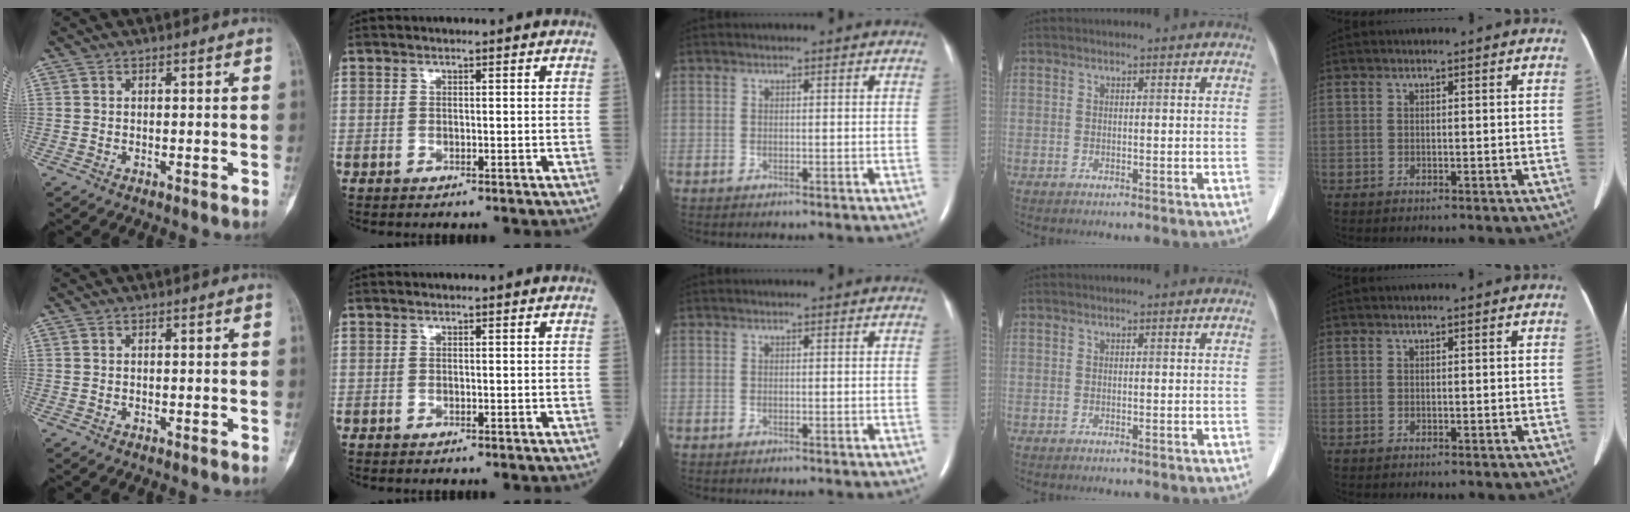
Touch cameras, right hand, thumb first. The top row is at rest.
{}